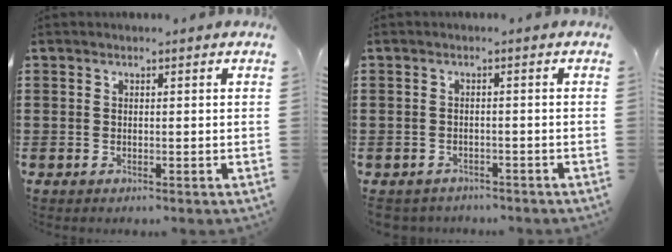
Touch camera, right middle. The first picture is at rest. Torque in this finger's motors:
{"motor_torque": [0.03, -0.01, 0.00, 0.00]}